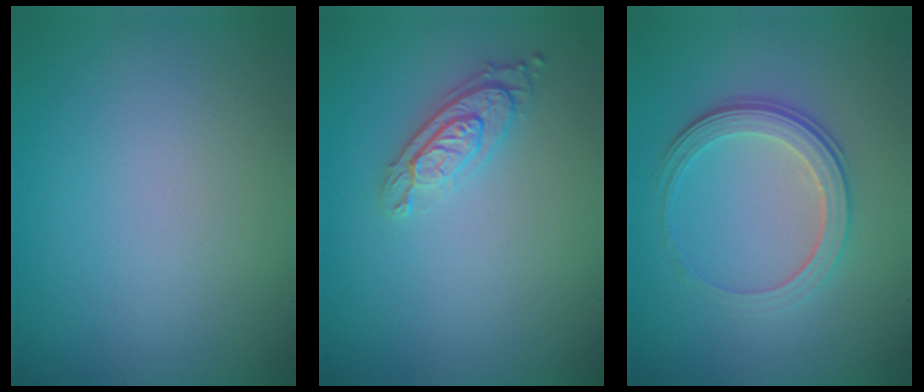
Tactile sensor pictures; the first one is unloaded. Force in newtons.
{"total": 3.0, "press": 2.3, "slide": 1.9}
{"total": 3.4, "press": 2.7, "slide": 2.1}